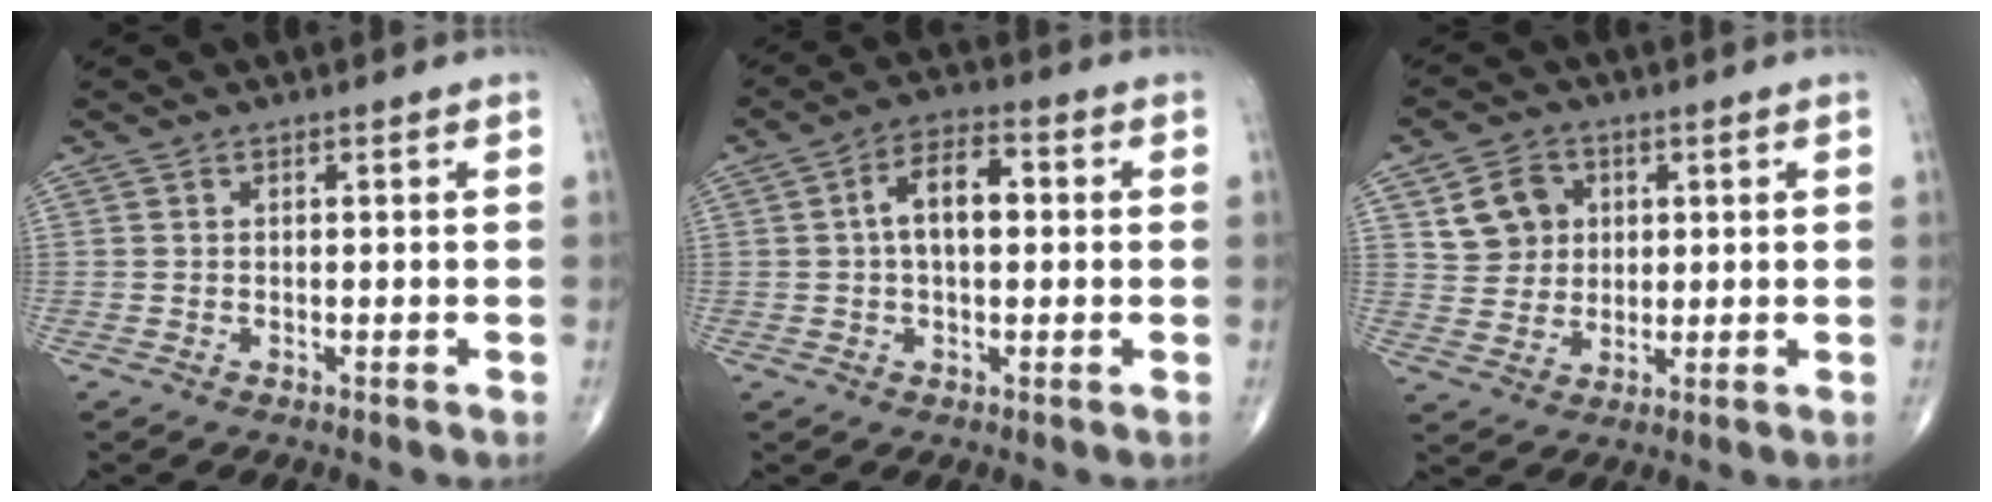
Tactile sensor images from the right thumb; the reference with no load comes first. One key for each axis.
{"total": 8.0, "fx": 0.8, "fy": 4.4, "fz": 6.7, "tx": -0.107, "ty": 0.023, "tz": 0.006}
{"total": 7.7, "fx": 2.5, "fy": 6.7, "fz": 3.0, "tx": -0.021, "ty": -0.006, "tz": 0.048}